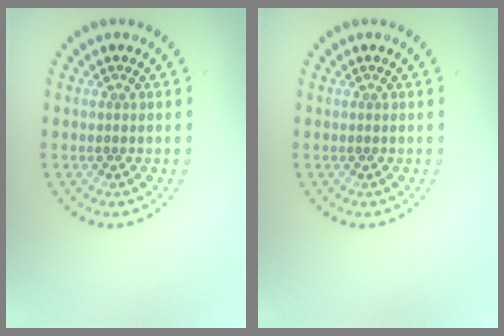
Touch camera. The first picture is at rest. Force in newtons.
{"total": 0.0}